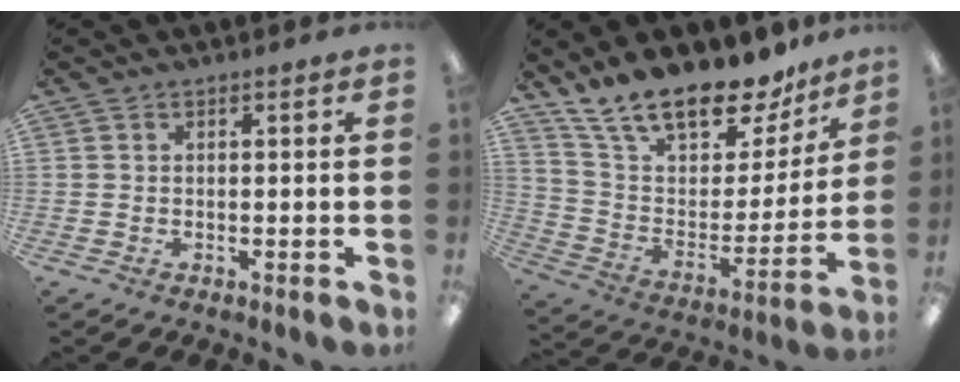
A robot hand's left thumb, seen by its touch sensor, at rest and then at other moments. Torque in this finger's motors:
{"motor_torque": [1.77, 1.76, 1.36, -1.42, 0.23]}